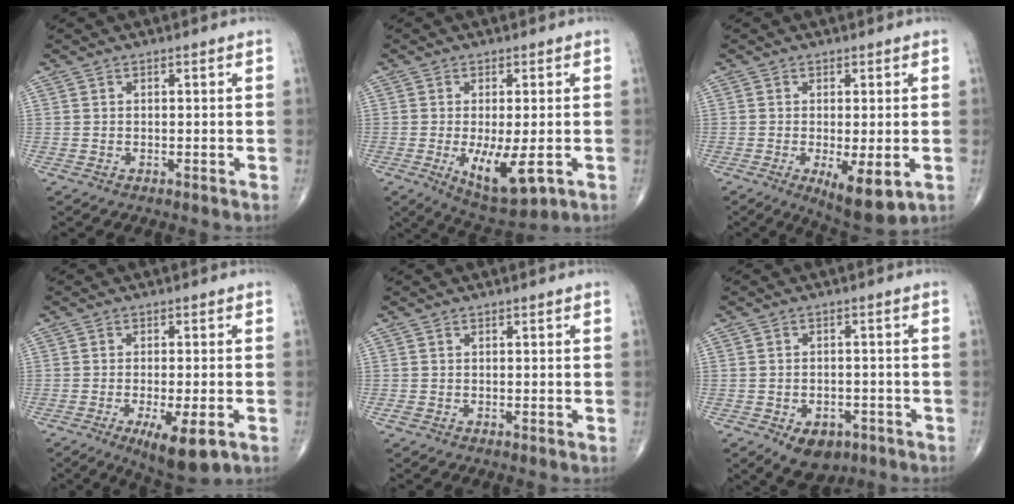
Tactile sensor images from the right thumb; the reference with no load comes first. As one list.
[{"total": 9.9, "force": [-2.5, 3.6, 8.8], "torque": [-0.147, -0.019, -0.028]}, {"total": 8.2, "force": [-2.3, 2.8, 7.4], "torque": [-0.113, -0.023, -0.029]}, {"total": 9.2, "force": [-4.0, 2.6, 7.8], "torque": [-0.120, -0.012, -0.056]}, {"total": 0.6, "force": [-0.3, 0.4, 0.3], "torque": [-0.013, -0.003, -0.009]}, {"total": 7.2, "force": [-3.9, 4.8, 3.9], "torque": [-0.037, 0.019, -0.047]}]